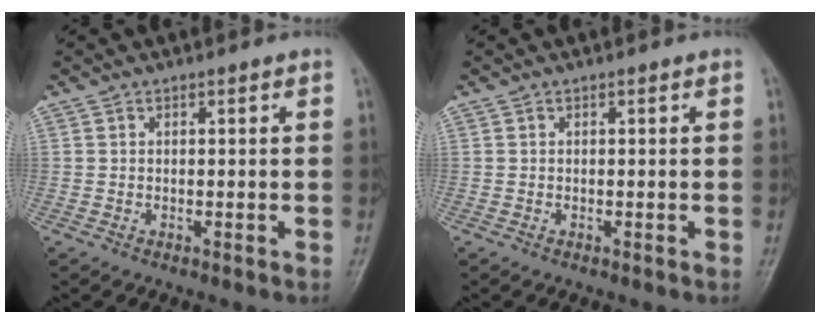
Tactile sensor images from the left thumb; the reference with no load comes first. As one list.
[{"total": 0.0}]